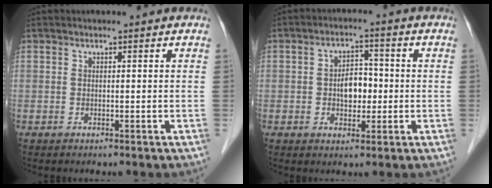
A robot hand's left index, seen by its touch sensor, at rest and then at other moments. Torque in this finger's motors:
{"motor_torque": [0.15, 0.08, 0.10, 0.07]}